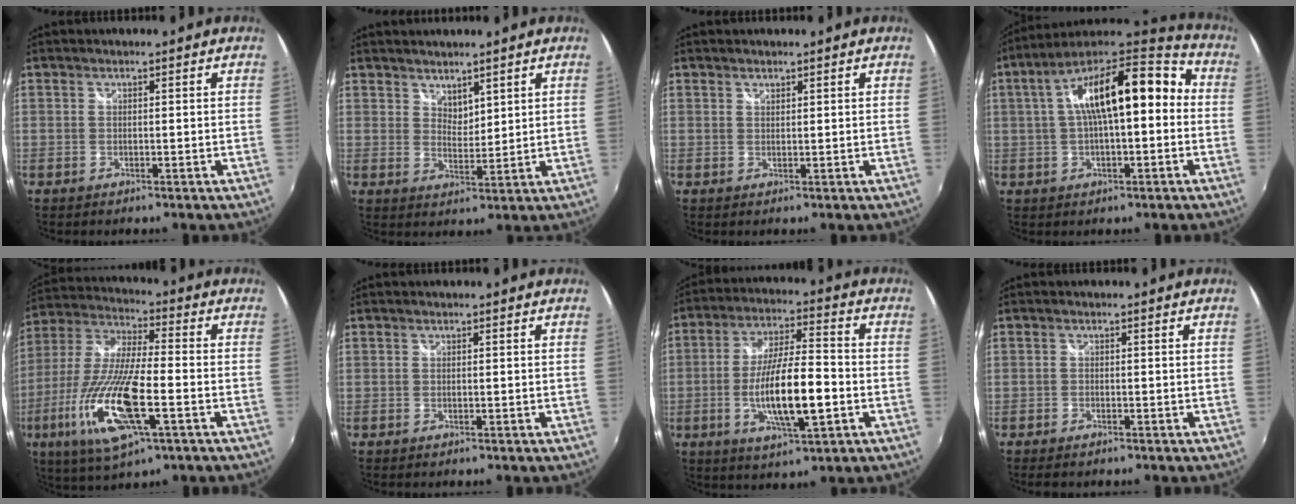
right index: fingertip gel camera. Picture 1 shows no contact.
{"total": 3.6, "force": [3.0, 1.6, 1.2], "torque": [-0.012, -0.001, 0.054]}
{"total": 0.8, "force": [0.7, 0.4, 0.2], "torque": [-0.003, 0.000, 0.012]}
{"total": 19.1, "force": [1.4, 7.2, 17.6], "torque": [-0.294, 0.037, 0.017]}
{"total": 19.5, "force": [-6.9, 5.1, 17.5], "torque": [-0.365, -0.033, -0.133]}
{"total": 0.0}
{"total": 14.2, "force": [-3.5, 3.2, 13.4], "torque": [-0.254, -0.011, -0.059]}
{"total": 2.0, "force": [-1.6, 0.9, 0.8], "torque": [-0.021, -0.008, -0.029]}